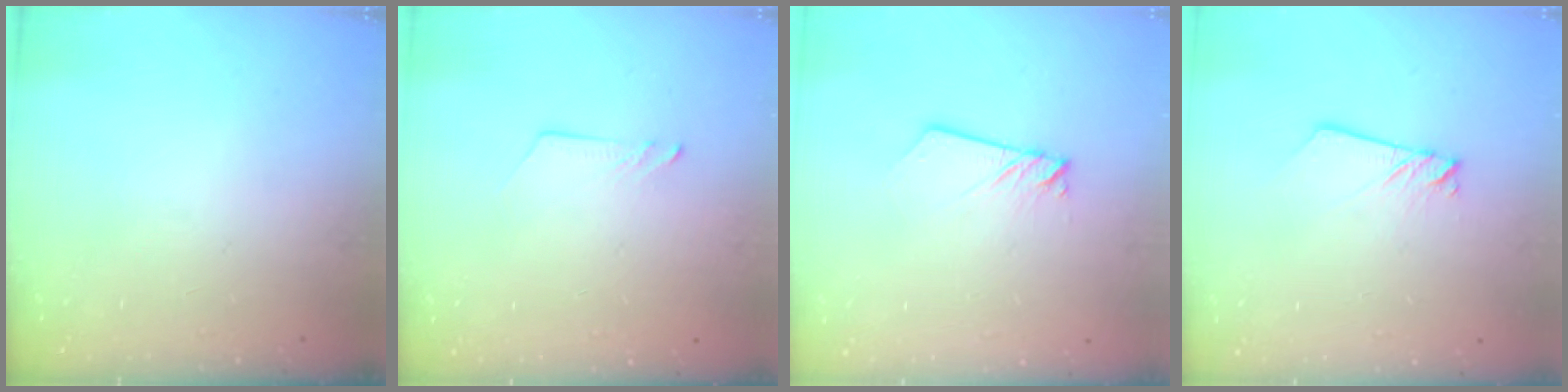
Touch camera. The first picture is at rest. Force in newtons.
{"total": 1.2, "press": 1.2, "slide": 0.1}
{"total": 1.9, "press": 1.9, "slide": 0.2}
{"total": 2.4, "press": 2.4, "slide": 0.2}